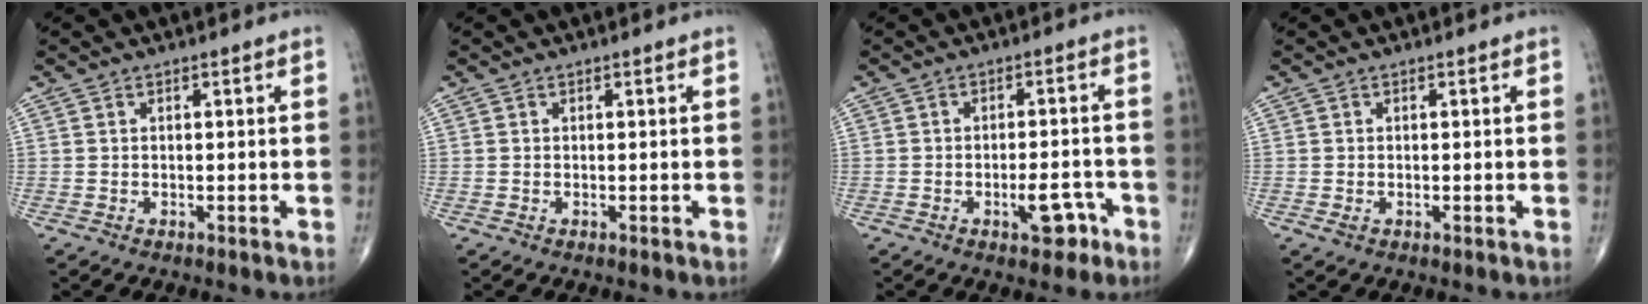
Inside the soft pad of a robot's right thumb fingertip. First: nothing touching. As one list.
[{"total": 0.0}, {"total": 5.3, "force": [-2.7, 2.5, 3.9], "torque": [-0.043, 0.022, -0.035]}, {"total": 0.7, "force": [-0.2, 0.4, 0.5], "torque": [-0.015, -0.002, -0.004]}]